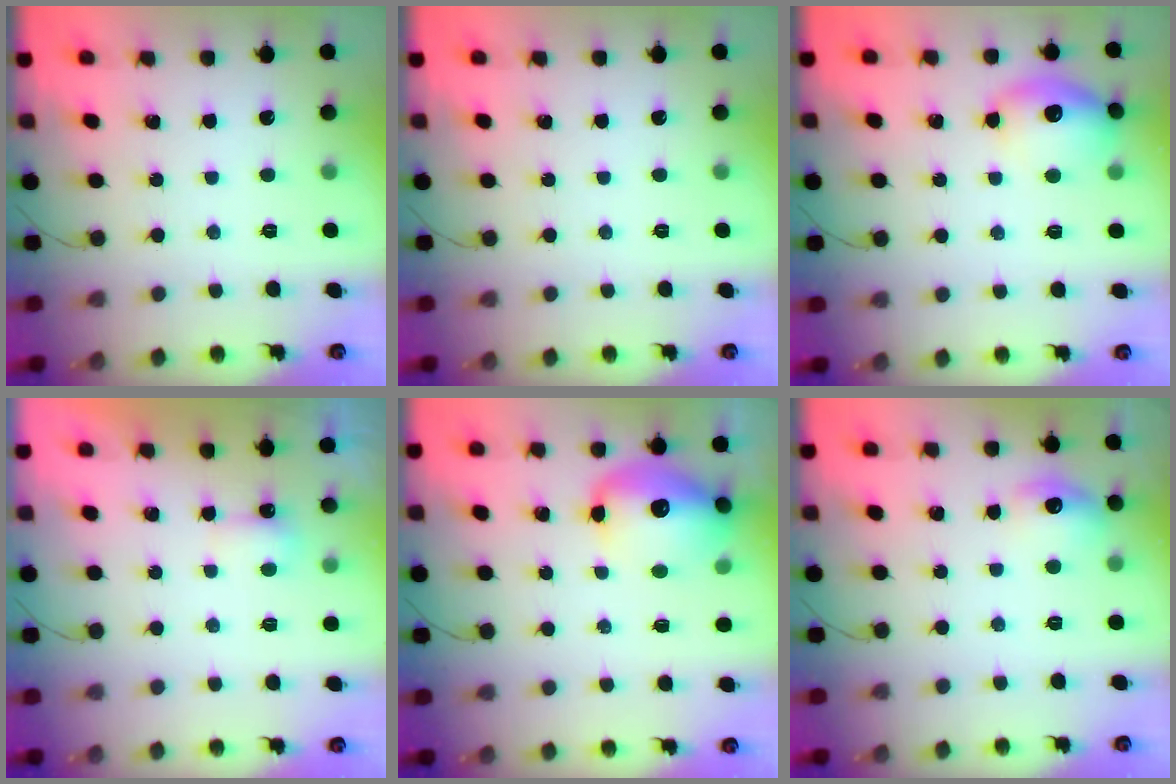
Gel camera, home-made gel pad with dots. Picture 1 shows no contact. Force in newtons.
{"total": 0.0}
{"total": 13.7, "press": 13.7, "slide": 0.9}
{"total": 3.0, "press": 2.9, "slide": 0.8}
{"total": 13.5, "press": 13.1, "slide": 3.4}
{"total": 8.8, "press": 8.7, "slide": 0.4}